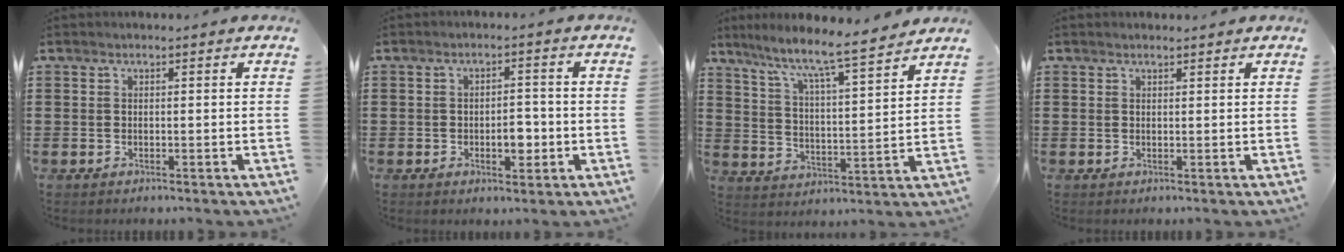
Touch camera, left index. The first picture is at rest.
{"total": 4.1, "force": [-1.0, 2.2, 3.3], "torque": [-0.054, 0.001, -0.021]}
{"total": 6.9, "force": [6.1, -0.3, 3.3], "torque": [-0.089, -0.048, 0.097]}
{"total": 0.7, "force": [0.7, 0.1, 0.3], "torque": [-0.008, 0.000, 0.013]}